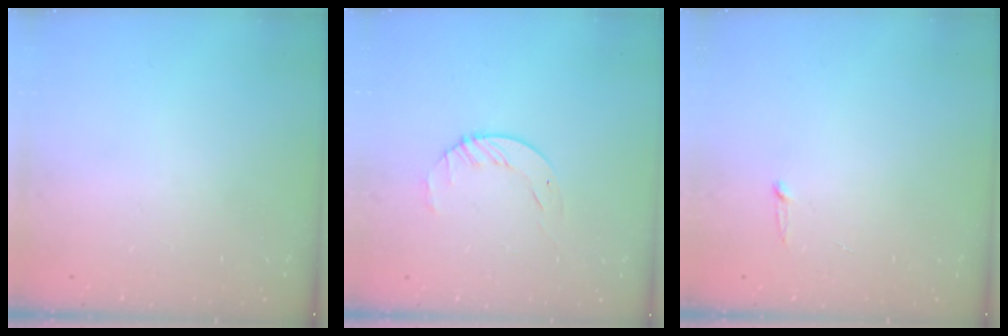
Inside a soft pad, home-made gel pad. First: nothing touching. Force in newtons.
{"total": 3.5, "press": 3.4, "slide": 0.4}
{"total": 2.5, "press": 2.5, "slide": 0.2}